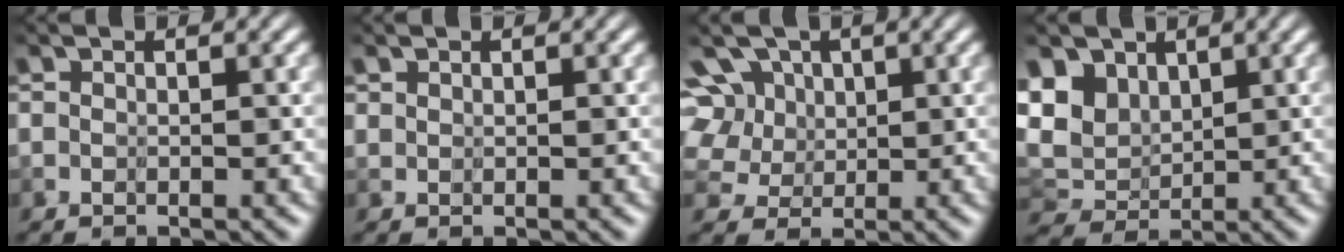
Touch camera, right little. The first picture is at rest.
{"total": 1.0, "force": [0.8, 0.5, 0.3], "torque": [-0.012, 0.005, 0.004]}
{"total": 9.7, "force": [4.8, 6.8, 4.8], "torque": [-0.105, 0.030, 0.070]}
{"total": 5.5, "force": [2.8, 3.7, 2.9], "torque": [-0.080, 0.005, 0.044]}